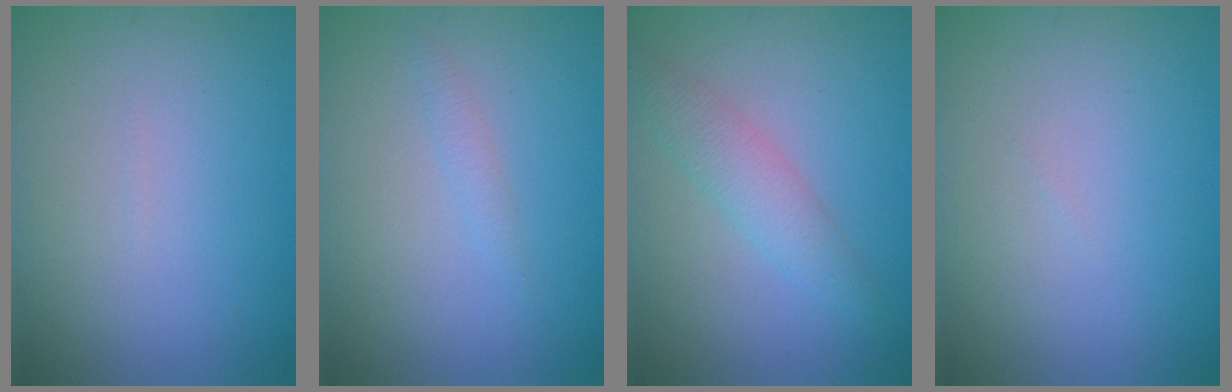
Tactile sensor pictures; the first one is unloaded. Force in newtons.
{"total": 0.9, "press": 0.9, "slide": 0.1}
{"total": 2.8, "press": 2.8, "slide": 0.1}
{"total": 0.0}